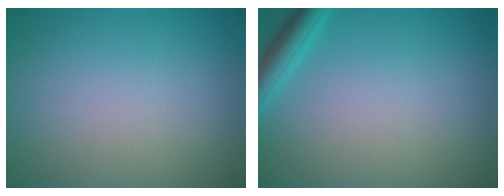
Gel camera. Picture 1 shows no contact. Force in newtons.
{"total": 2.6, "press": 2.6, "slide": 0.2}